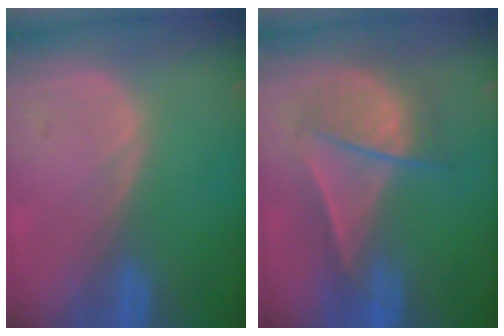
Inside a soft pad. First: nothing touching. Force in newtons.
{"total": 6.6, "press": 6.6, "slide": 0.5}